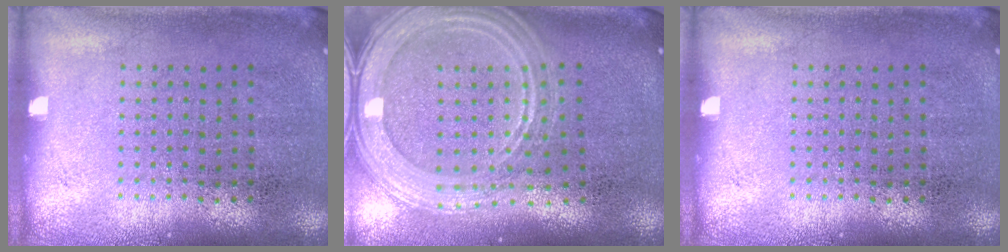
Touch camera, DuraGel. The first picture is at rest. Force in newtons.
{"total": 2.5, "press": 2.2, "slide": 1.3}
{"total": 0.0}